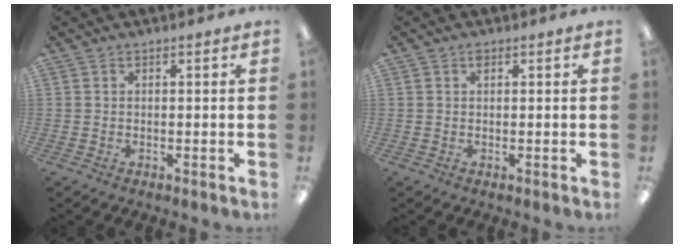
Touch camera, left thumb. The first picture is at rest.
{"total": 1.0, "force": [0.6, 0.4, 0.7], "torque": [-0.007, -0.001, 0.008]}